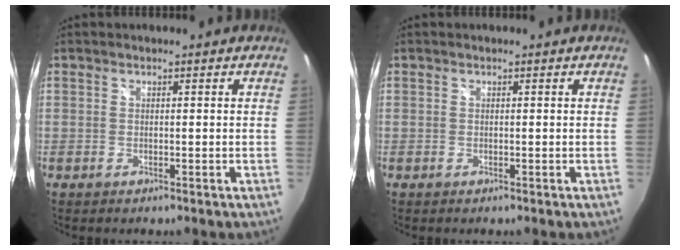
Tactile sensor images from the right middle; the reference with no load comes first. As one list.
[{"total": 0.0}]